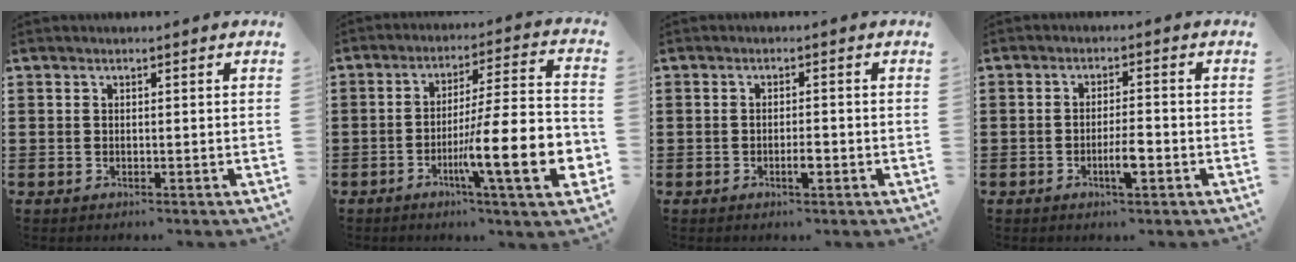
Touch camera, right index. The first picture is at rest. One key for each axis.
{"total": 15.4, "fx": -5.1, "fy": 2.5, "fz": 14.3, "tx": -0.224, "ty": -0.015, "tz": -0.087}
{"total": 2.2, "fx": -0.8, "fy": 0.6, "fz": 2.0, "tx": -0.035, "ty": 0.001, "tz": -0.015}
{"total": 4.0, "fx": -1.5, "fy": 0.8, "fz": 3.7, "tx": -0.069, "ty": 0.001, "tz": -0.029}